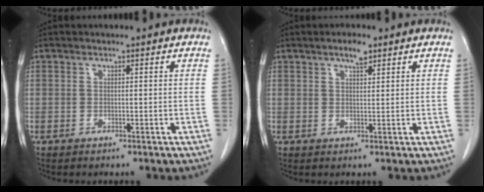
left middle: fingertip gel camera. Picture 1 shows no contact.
{"total": 2.7, "force": [1.9, 0.6, 1.8], "torque": [-0.034, 0.001, 0.031]}